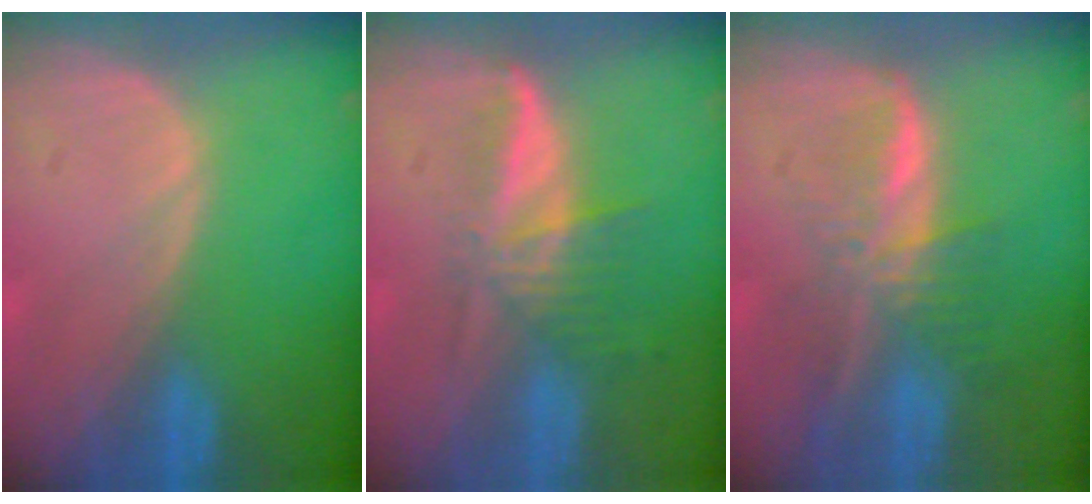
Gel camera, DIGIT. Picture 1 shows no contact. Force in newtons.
{"total": 6.0, "press": 5.3, "slide": 2.7}
{"total": 7.8, "press": 6.5, "slide": 4.3}